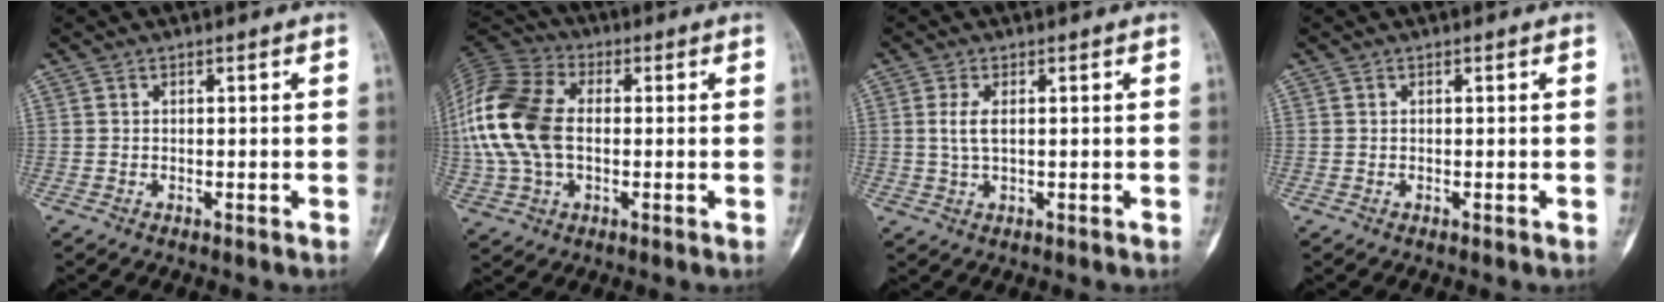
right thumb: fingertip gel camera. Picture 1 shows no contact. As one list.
[{"total": 18.8, "force": [0.2, 12.1, 14.4], "torque": [-0.323, 0.018, 0.003]}, {"total": 3.3, "force": [0.4, 1.4, 2.9], "torque": [-0.063, 0.000, 0.009]}, {"total": 0.0}]